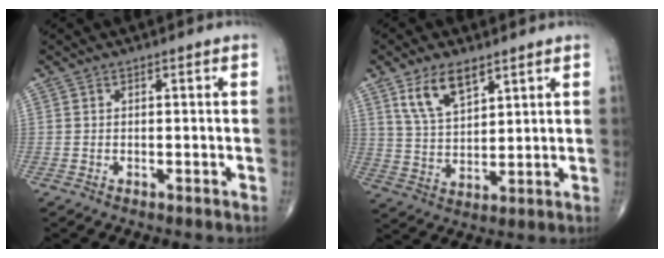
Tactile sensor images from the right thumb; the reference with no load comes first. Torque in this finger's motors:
{"motor_torque": [-0.09, 0.24, 0.71, 0.68, 0.10]}